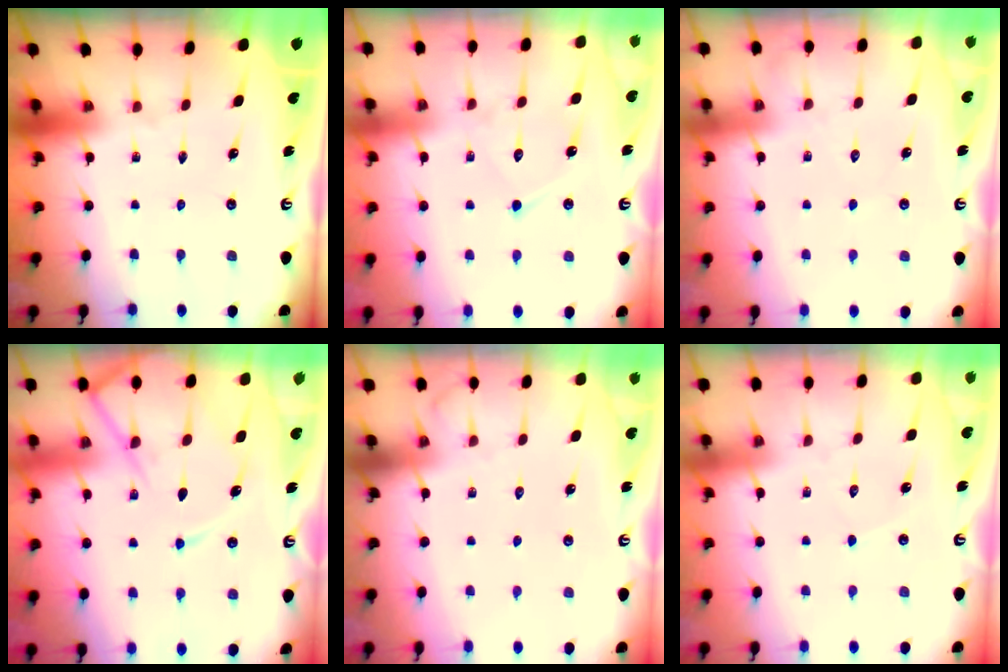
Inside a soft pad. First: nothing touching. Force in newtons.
{"total": 9.1, "press": 9.1, "slide": 0.8}
{"total": 6.1, "press": 6.1, "slide": 0.8}
{"total": 10.9, "press": 10.8, "slide": 1.2}
{"total": 3.9, "press": 3.8, "slide": 0.5}
{"total": 2.8, "press": 2.8, "slide": 0.2}